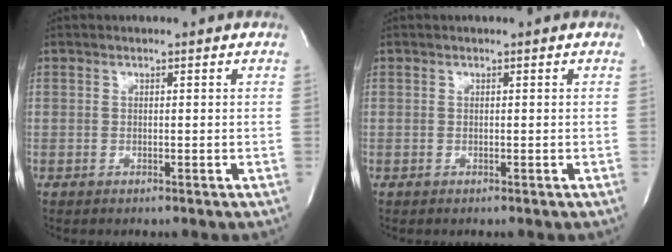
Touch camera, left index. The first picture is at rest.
{"total": 0.0}